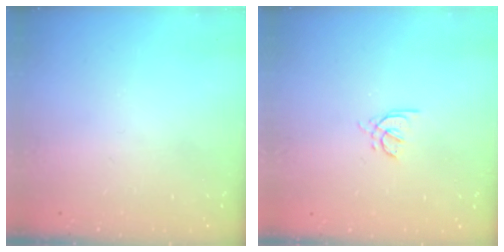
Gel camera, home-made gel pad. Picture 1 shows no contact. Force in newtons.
{"total": 2.8, "press": 2.7, "slide": 0.8}